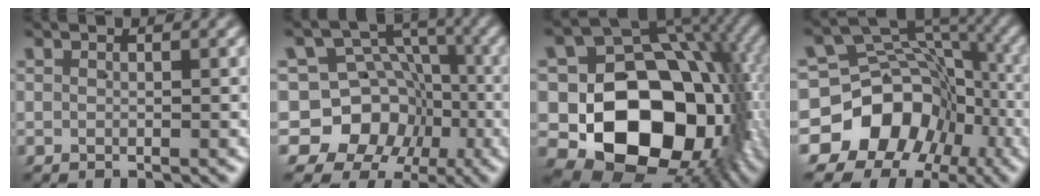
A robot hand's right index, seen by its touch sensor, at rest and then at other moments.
{"total": 17.2, "force": [-2.9, 15.8, 6.2], "torque": [-0.154, -0.064, -0.050]}
{"total": 26.9, "force": [-3.0, 19.6, 18.2], "torque": [-0.343, -0.083, -0.021]}
{"total": 18.4, "force": [-4.2, 15.5, 9.0], "torque": [-0.167, -0.045, -0.064]}